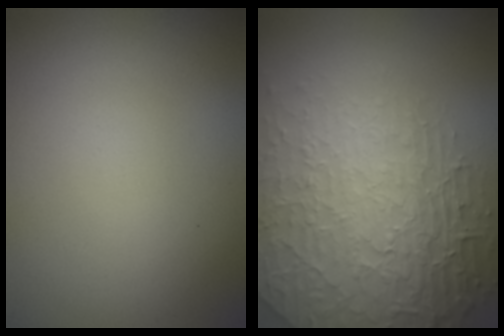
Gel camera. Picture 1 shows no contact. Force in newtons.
{"total": 7.6, "press": 5.8, "slide": 5.0}